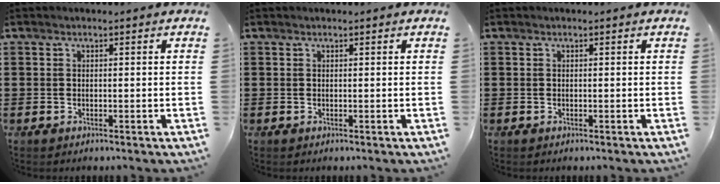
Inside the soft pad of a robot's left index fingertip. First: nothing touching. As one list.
[{"total": 0.0}, {"total": 0.0}]